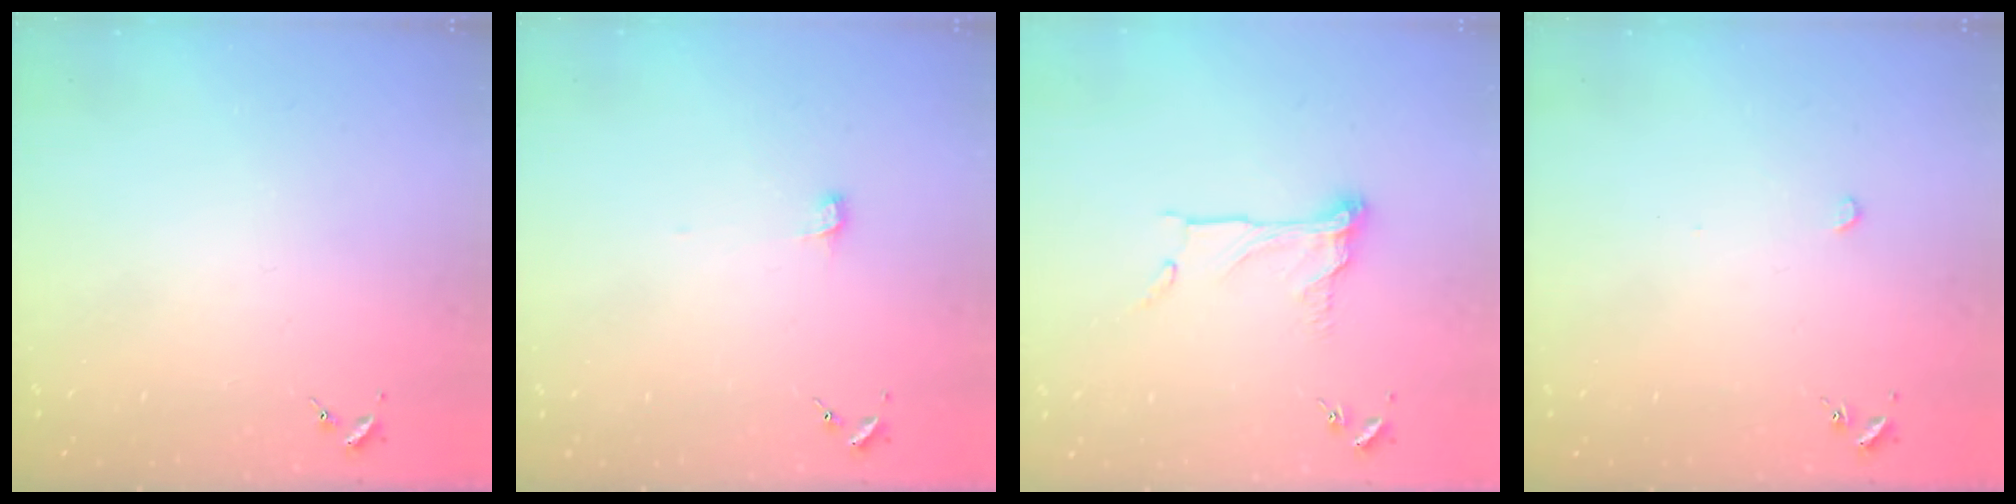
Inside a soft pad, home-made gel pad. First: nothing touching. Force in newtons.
{"total": 4.1, "press": 4.0, "slide": 0.4}
{"total": 10.2, "press": 10.2, "slide": 0.7}
{"total": 2.7, "press": 2.6, "slide": 0.3}